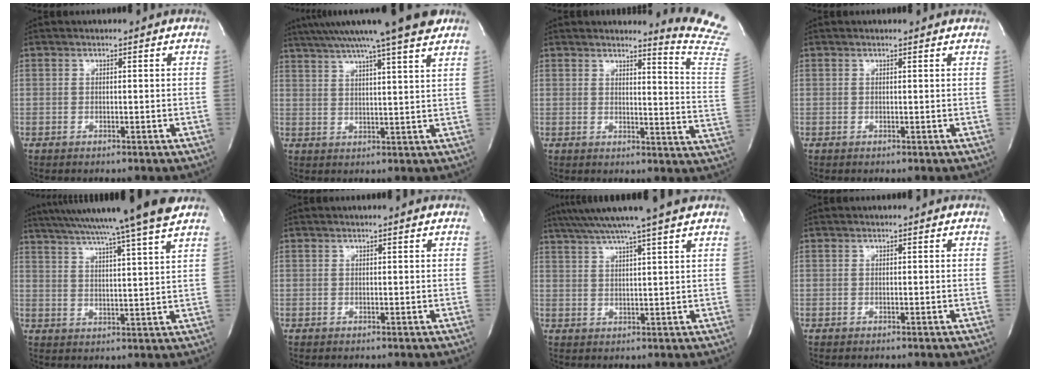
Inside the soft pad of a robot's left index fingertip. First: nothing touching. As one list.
[{"total": 15.7, "force": [12.6, -0.5, 9.2], "torque": [-0.155, 0.021, 0.175]}, {"total": 11.2, "force": [10.9, -2.1, 1.4], "torque": [-0.013, -0.155, 0.096]}, {"total": 1.4, "force": [1.4, 0.2, 0.3], "torque": [-0.012, 0.004, 0.009]}, {"total": 19.7, "force": [16.7, -1.7, 10.4], "torque": [-0.182, -0.015, 0.232]}, {"total": 0.0}, {"total": 11.3, "force": [9.2, -1.8, 6.3], "torque": [-0.112, 0.007, 0.129]}, {"total": 0.0}]